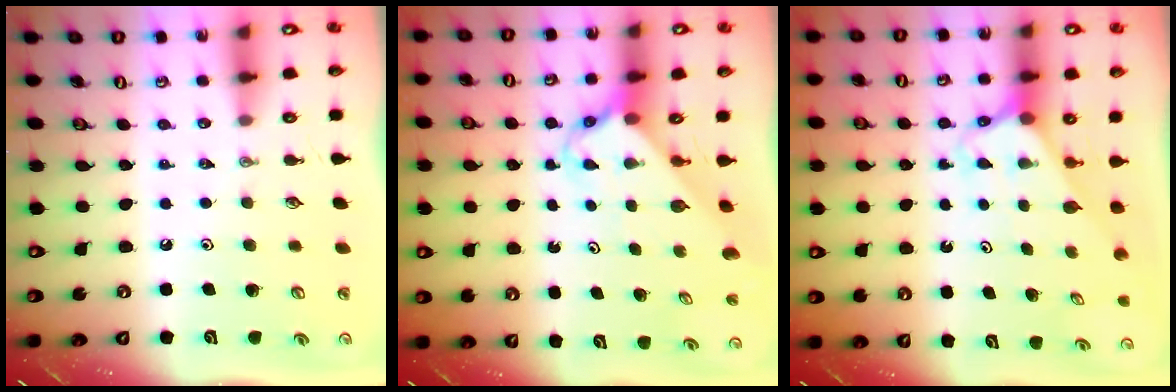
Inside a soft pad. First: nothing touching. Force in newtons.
{"total": 2.9, "press": 2.9, "slide": 0.3}
{"total": 2.7, "press": 2.7, "slide": 0.1}